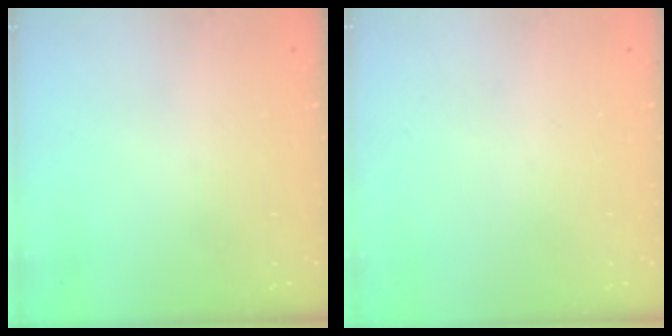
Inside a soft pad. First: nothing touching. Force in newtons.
{"total": 0.0}